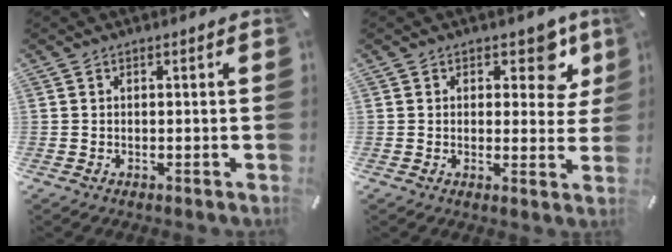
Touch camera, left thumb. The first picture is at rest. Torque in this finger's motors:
{"motor_torque": [0.27, -0.19, 0.19, 0.01, 0.03]}